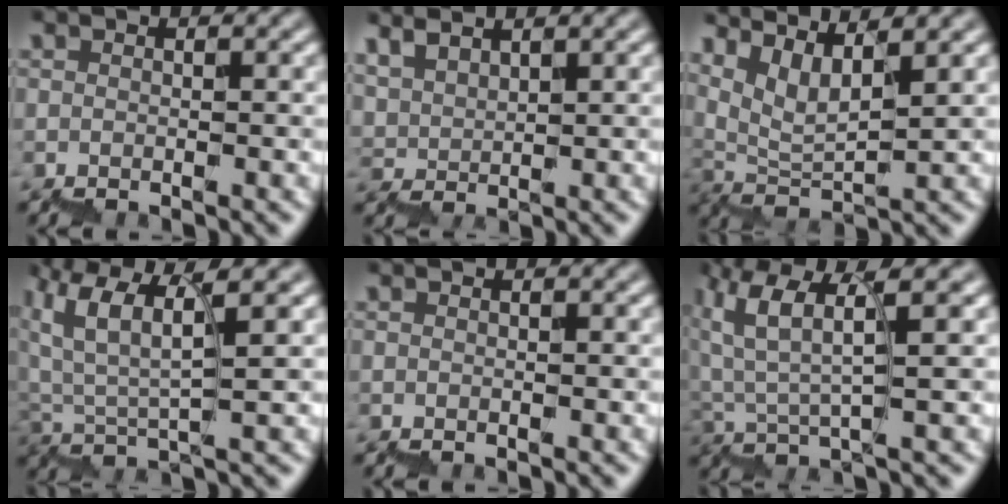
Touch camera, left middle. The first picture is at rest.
{"total": 2.9, "force": [2.9, 0.4, 0.1], "torque": [-0.004, 0.004, 0.064]}
{"total": 5.3, "force": [4.9, 0.5, 1.8], "torque": [-0.043, 0.011, 0.097]}
{"total": 5.3, "force": [4.1, 0.6, 3.2], "torque": [-0.078, 0.002, 0.080]}
{"total": 0.0}
{"total": 4.3, "force": [3.2, 0.1, 2.9], "torque": [-0.071, 0.001, 0.060]}